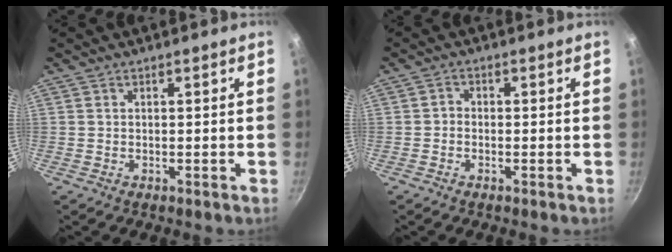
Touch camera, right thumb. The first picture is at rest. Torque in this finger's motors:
{"motor_torque": [-0.08, -0.05, 0.25, 0.11, 0.05]}